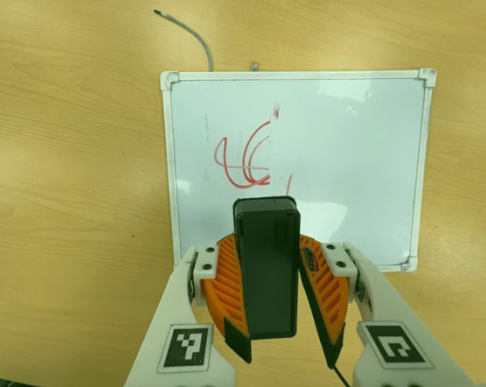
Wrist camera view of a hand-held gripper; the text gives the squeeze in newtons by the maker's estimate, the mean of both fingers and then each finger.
{"total": 9.5, "left": 10.3, "right": 8.7}